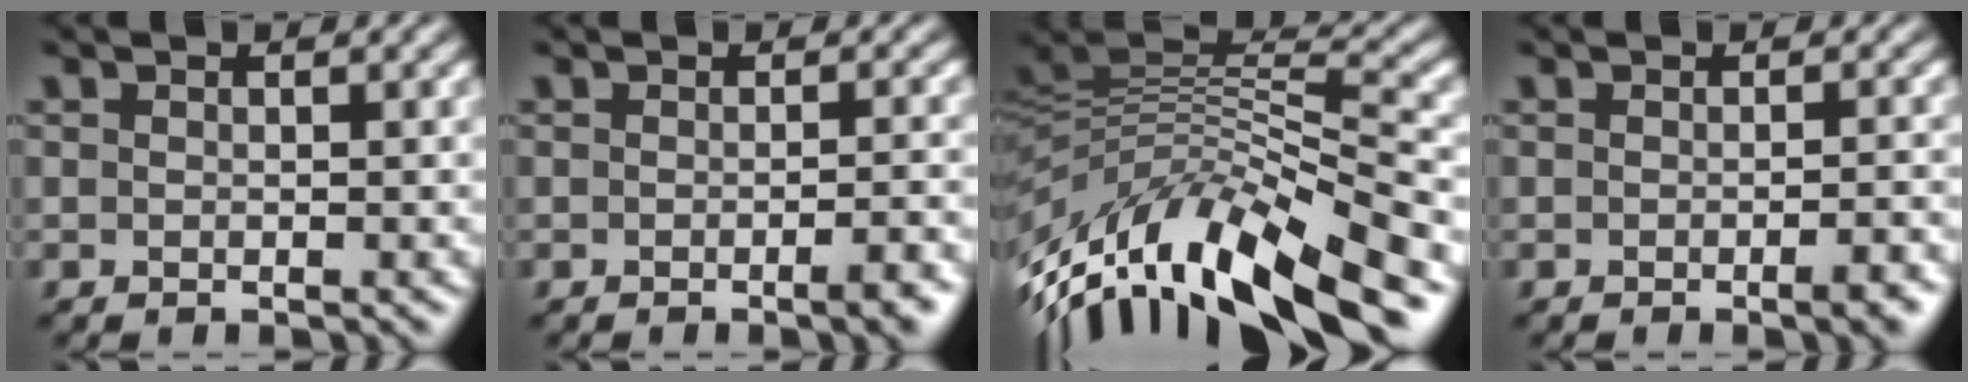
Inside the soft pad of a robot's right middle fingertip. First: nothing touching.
{"total": 2.8, "force": [-1.5, 0.6, 2.3], "torque": [-0.028, 0.006, -0.024]}
{"total": 12.0, "force": [-4.9, 4.2, 10.2], "torque": [-0.203, 0.026, -0.084]}
{"total": 2.7, "force": [-1.5, 0.6, 2.2], "torque": [-0.027, 0.007, -0.022]}